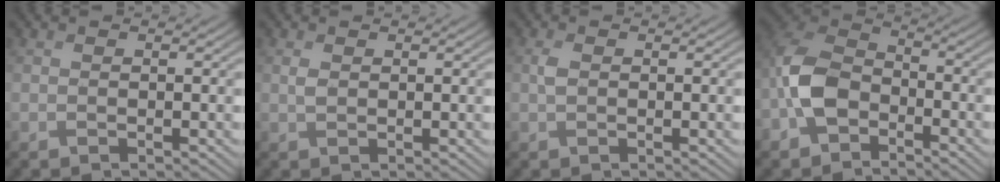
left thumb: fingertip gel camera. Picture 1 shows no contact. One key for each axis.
{"total": 1.2, "fx": 0.9, "fy": 0.3, "fz": 0.7, "tx": -0.018, "ty": 0.007, "tz": 0.020}
{"total": 1.1, "fx": 0.6, "fy": 0.4, "fz": 0.8, "tx": -0.021, "ty": 0.008, "tz": 0.010}
{"total": 7.9, "fx": -3.2, "fy": 5.1, "fz": 5.1, "tx": -0.116, "ty": 0.010, "tz": -0.081}